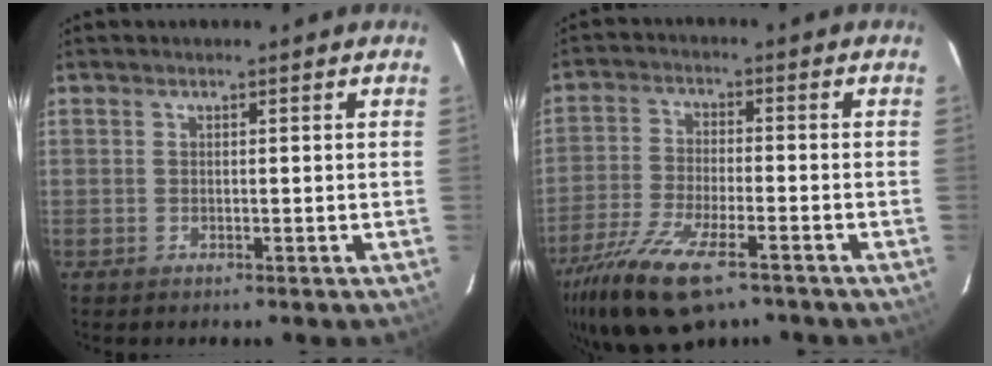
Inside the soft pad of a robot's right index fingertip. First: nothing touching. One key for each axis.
{"total": 14.9, "fx": -9.7, "fy": 5.1, "fz": 10.0, "tx": -0.224, "ty": -0.041, "tz": -0.182}